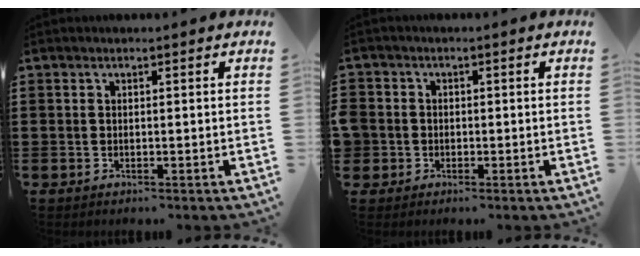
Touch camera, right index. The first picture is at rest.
{"total": 1.8, "force": [-0.7, 1.6, 0.0], "torque": [-0.006, 0.006, -0.019]}